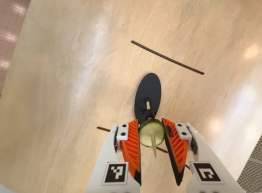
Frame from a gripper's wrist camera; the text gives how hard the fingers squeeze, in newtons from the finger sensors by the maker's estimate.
{"total": 10.0, "left": 10.4, "right": 9.7}